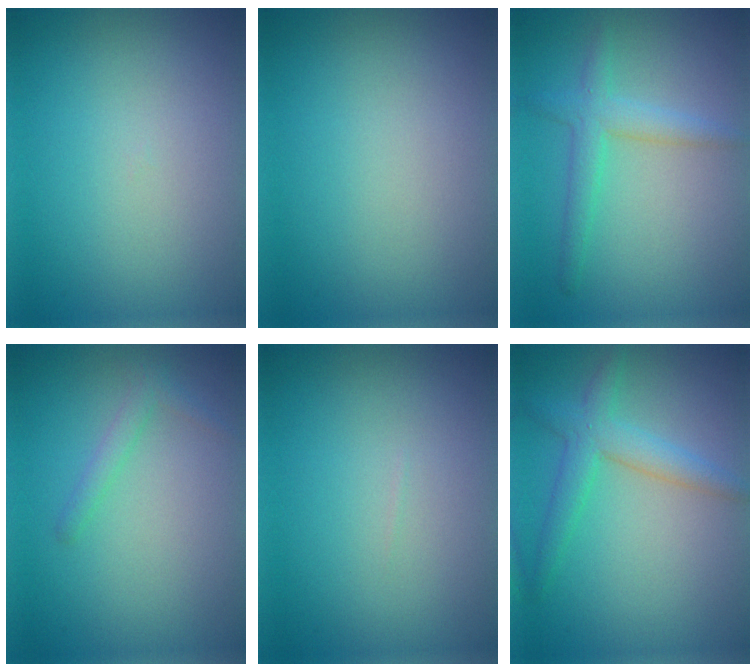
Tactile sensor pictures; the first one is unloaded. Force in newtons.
{"total": 0.0}
{"total": 2.8, "press": 2.8, "slide": 0.2}
{"total": 1.2, "press": 1.2, "slide": 0.1}
{"total": 0.0}
{"total": 3.2, "press": 3.2, "slide": 0.1}